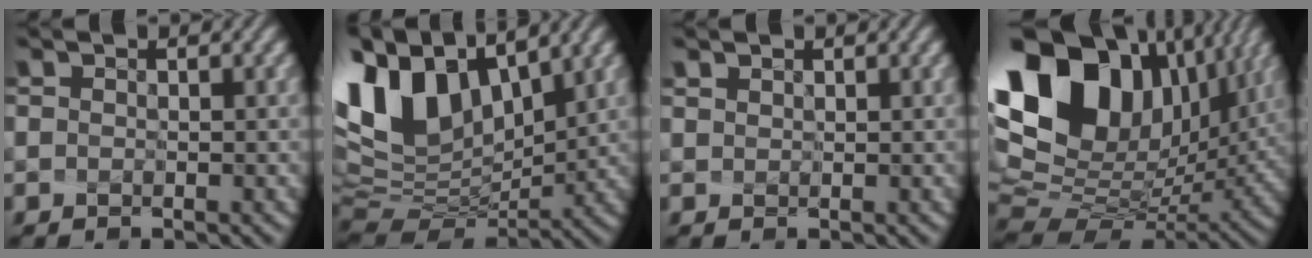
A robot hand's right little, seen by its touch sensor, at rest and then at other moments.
{"total": 11.5, "force": [4.8, 6.9, 7.9], "torque": [-0.182, 0.016, 0.101]}
{"total": 0.6, "force": [0.5, 0.3, 0.1], "torque": [-0.010, 0.006, 0.015]}
{"total": 17.2, "force": [7.0, 11.3, 10.9], "torque": [-0.235, 0.026, 0.147]}